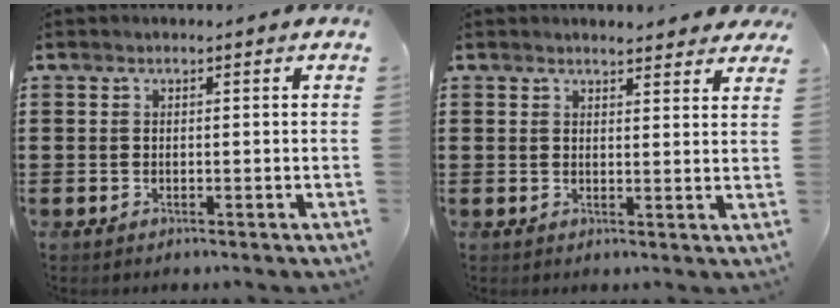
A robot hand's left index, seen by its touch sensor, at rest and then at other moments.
{"total": 2.7, "force": [2.6, 0.3, 0.5], "torque": [-0.011, -0.005, 0.048]}